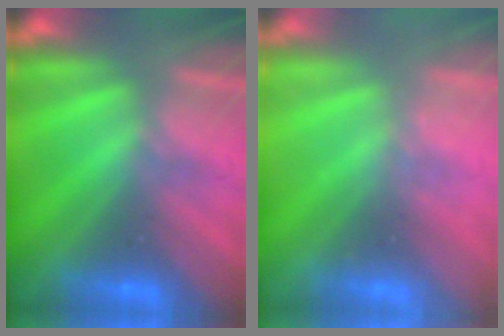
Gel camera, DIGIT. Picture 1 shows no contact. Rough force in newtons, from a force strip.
{"total": 2.3}